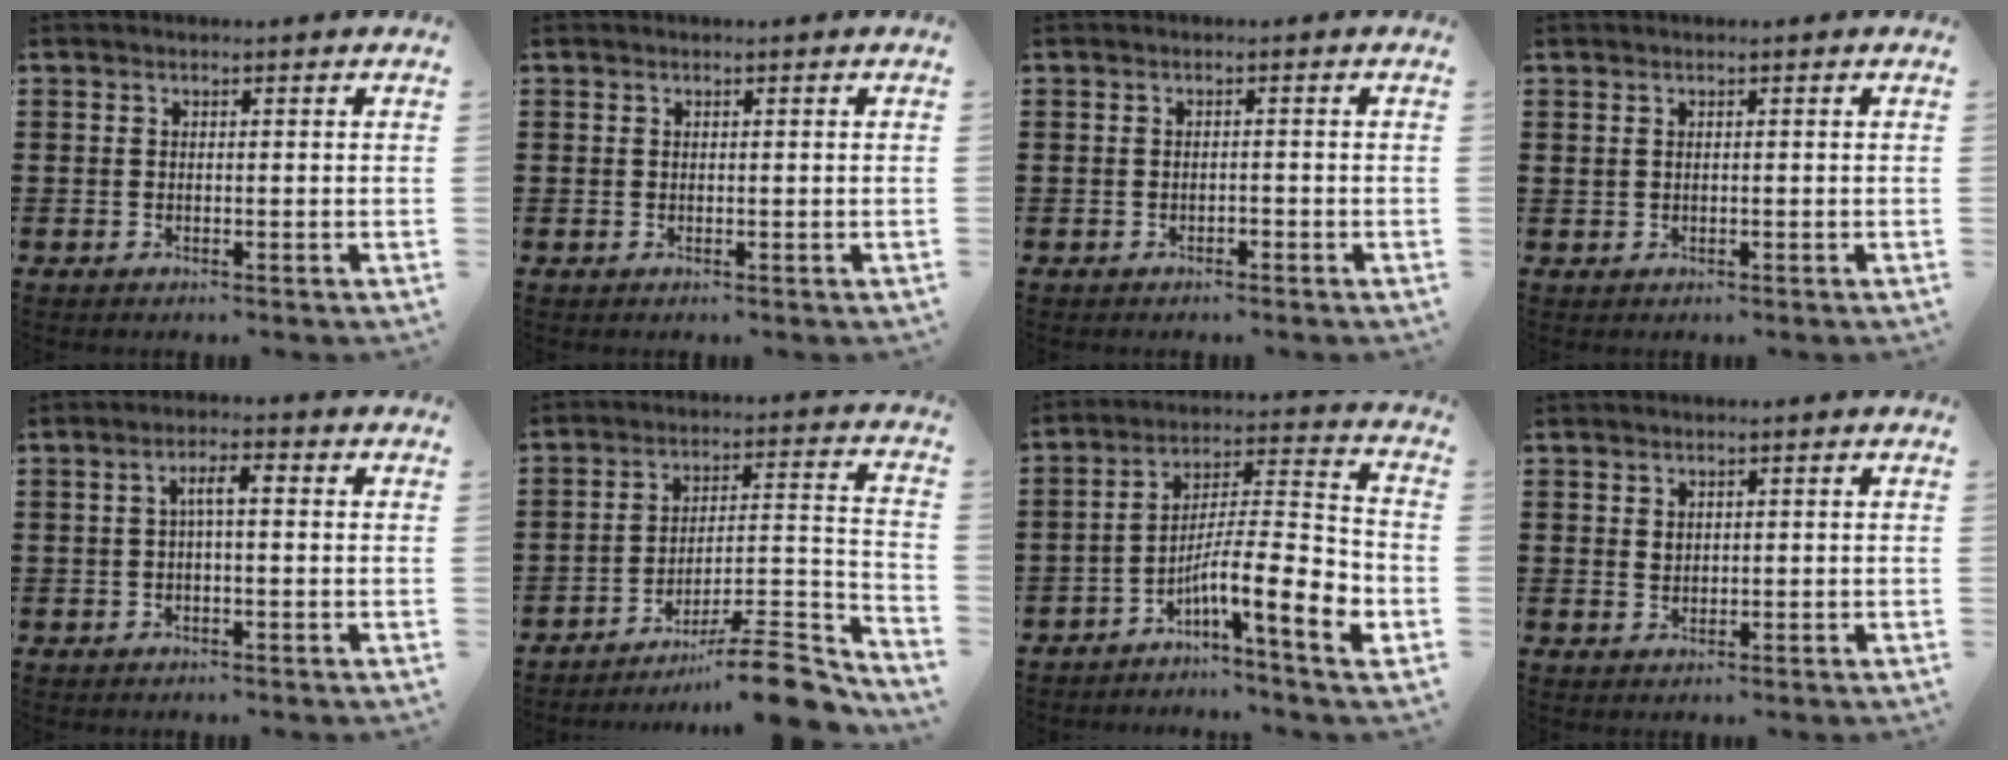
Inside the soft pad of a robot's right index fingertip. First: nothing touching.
{"total": 0.6, "force": [0.1, 0.6, 0.0], "torque": [-0.002, 0.004, 0.002]}
{"total": 0.9, "force": [-0.9, 0.2, 0.3], "torque": [-0.010, -0.004, -0.017]}
{"total": 0.5, "force": [0.3, 0.4, 0.2], "torque": [-0.006, 0.002, 0.006]}
{"total": 3.1, "force": [0.0, 0.8, 3.0], "torque": [-0.057, 0.010, -0.004]}
{"total": 11.4, "force": [-9.6, 1.6, 6.0], "torque": [-0.072, 0.026, -0.183]}
{"total": 11.1, "force": [-5.3, 1.7, 9.6], "torque": [-0.168, -0.013, -0.100]}
{"total": 1.0, "force": [0.5, 0.7, 0.5], "torque": [-0.013, 0.000, 0.010]}